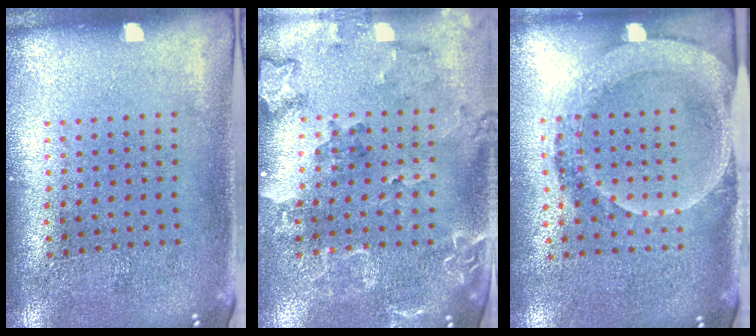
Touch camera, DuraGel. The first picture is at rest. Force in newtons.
{"total": 2.0, "press": 1.9, "slide": 0.7}
{"total": 1.8, "press": 1.7, "slide": 0.7}